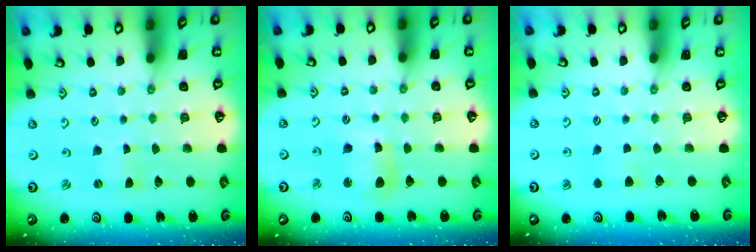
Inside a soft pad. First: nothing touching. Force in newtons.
{"total": 8.9, "press": 8.8, "slide": 1.3}
{"total": 3.7, "press": 3.6, "slide": 0.6}